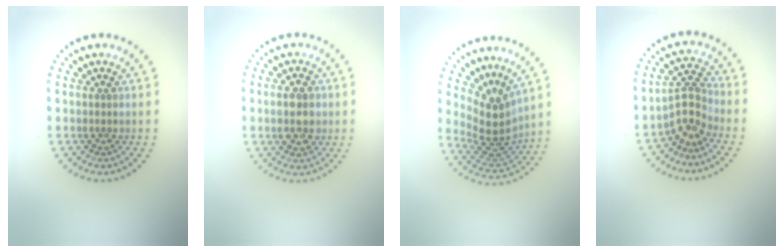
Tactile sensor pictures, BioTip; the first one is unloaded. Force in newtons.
{"total": 3.8, "press": 3.8, "slide": 0.4}
{"total": 4.2, "press": 3.0, "slide": 2.9}
{"total": 2.9, "press": 2.2, "slide": 2.0}